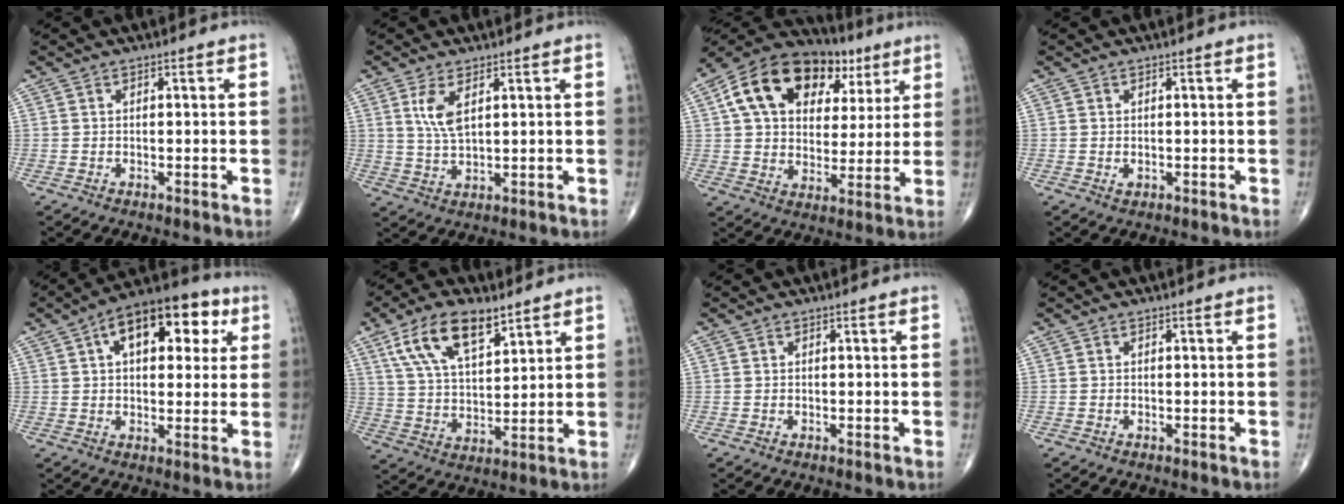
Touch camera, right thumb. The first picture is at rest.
{"total": 5.4, "force": [2.1, 2.1, 4.4], "torque": [-0.090, -0.010, 0.050]}
{"total": 22.2, "force": [8.7, 14.5, 14.3], "torque": [-0.211, 0.018, 0.138]}
{"total": 0.6, "force": [0.0, 0.4, 0.4], "torque": [-0.005, 0.001, 0.001]}
{"total": 16.3, "force": [5.6, 8.8, 12.5], "torque": [-0.138, 0.017, 0.074]}
{"total": 13.8, "force": [7.9, 6.2, 9.5], "torque": [-0.154, -0.024, 0.152]}
{"total": 0.0}
{"total": 0.0}